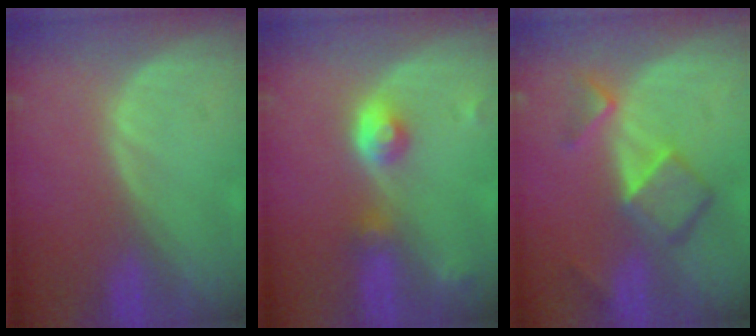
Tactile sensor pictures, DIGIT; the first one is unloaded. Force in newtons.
{"total": 4.2, "press": 4.0, "slide": 1.4}
{"total": 7.1, "press": 6.0, "slide": 3.6}